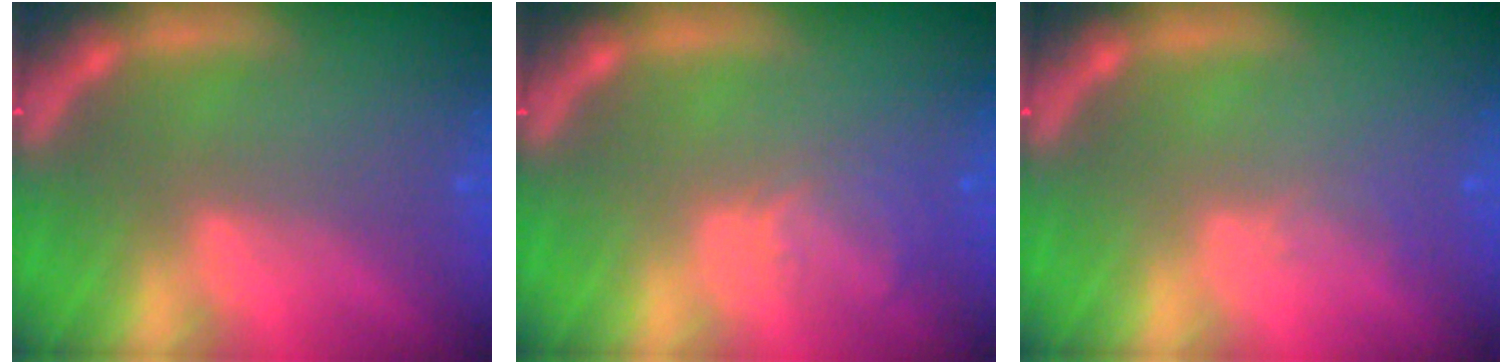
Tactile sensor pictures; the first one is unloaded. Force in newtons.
{"total": 2.9}
{"total": 1.0}